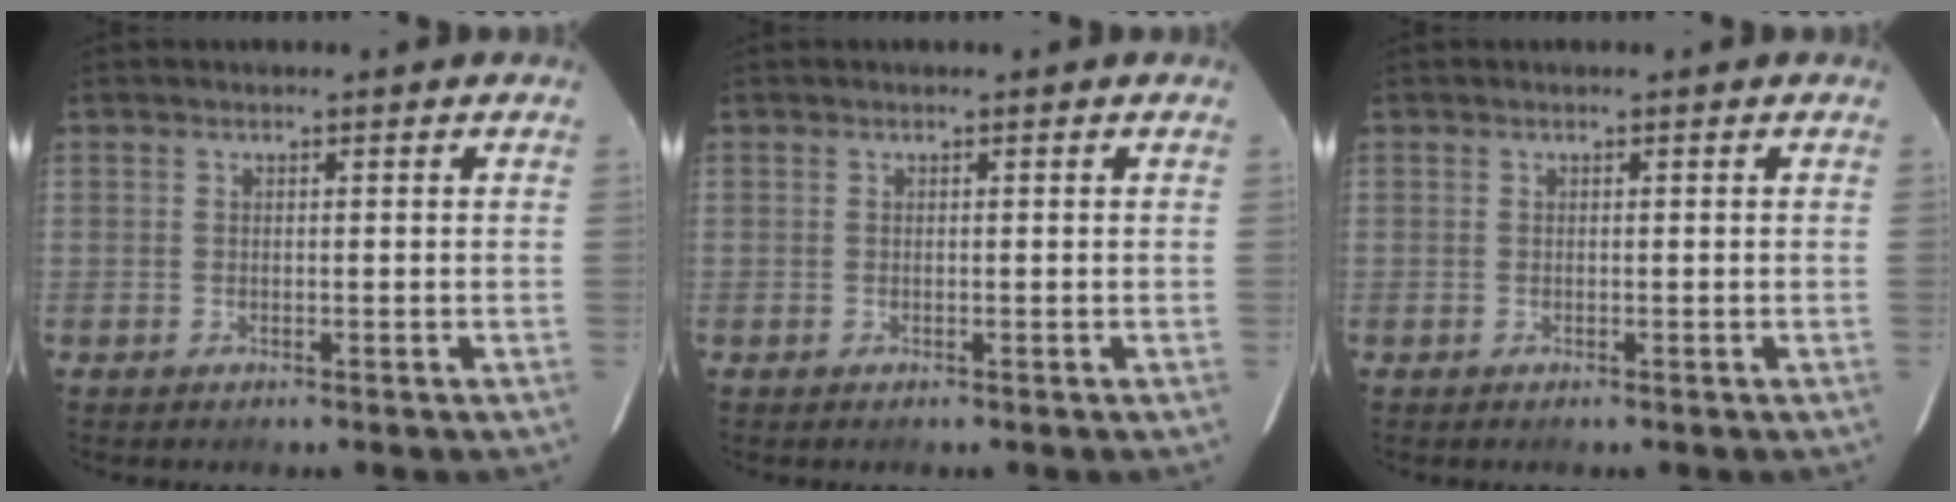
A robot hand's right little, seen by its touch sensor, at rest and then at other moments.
{"total": 0.0}
{"total": 0.0}